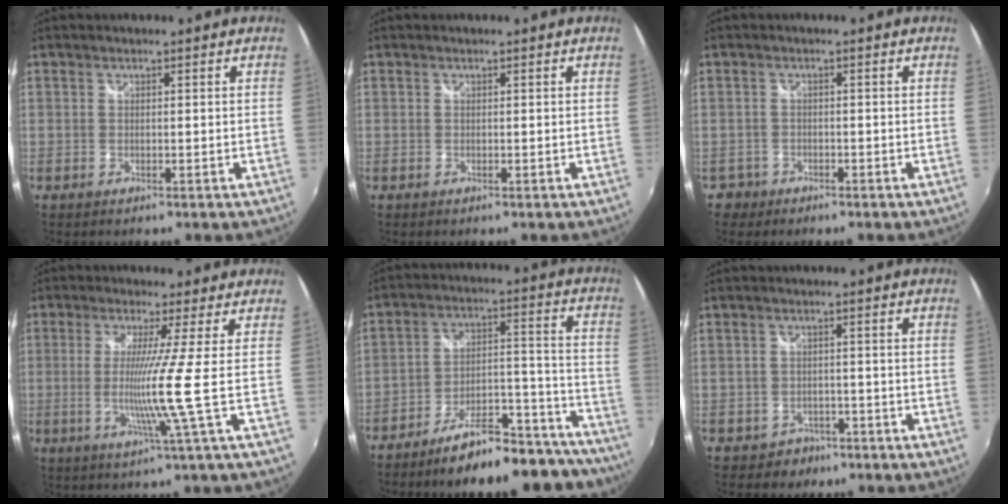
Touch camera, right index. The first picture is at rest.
{"total": 0.0}
{"total": 2.6, "force": [-1.3, 2.2, -0.1], "torque": [-0.004, 0.008, -0.023]}
{"total": 6.6, "force": [-0.4, -3.1, 5.9], "torque": [-0.107, -0.017, -0.016]}
{"total": 22.6, "force": [-20.2, 5.7, 8.5], "torque": [-0.105, 0.043, -0.266]}
{"total": 3.9, "force": [-2.3, 3.1, 0.1], "torque": [-0.016, 0.005, -0.033]}